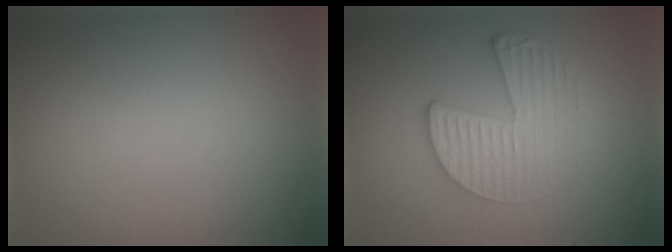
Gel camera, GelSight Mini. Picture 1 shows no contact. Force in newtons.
{"total": 4.7, "press": 3.1, "slide": 3.6}